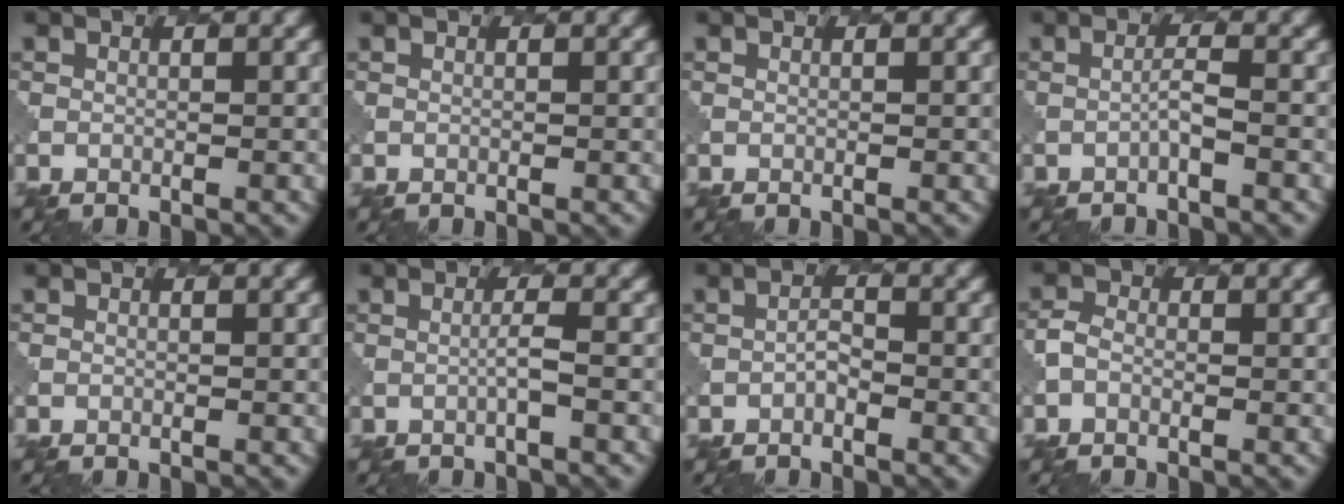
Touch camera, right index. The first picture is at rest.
{"total": 0.0}
{"total": 0.0}
{"total": 0.9, "force": [-0.3, 0.0, 0.9], "torque": [-0.015, 0.008, -0.008]}
{"total": 0.0}
{"total": 0.9, "force": [-0.1, -0.1, 0.9], "torque": [-0.013, 0.008, -0.007]}
{"total": 0.7, "force": [-0.4, 0.4, 0.5], "torque": [-0.012, 0.003, -0.008]}
{"total": 1.3, "force": [-0.5, 1.0, 0.5], "torque": [-0.015, 0.001, -0.018]}